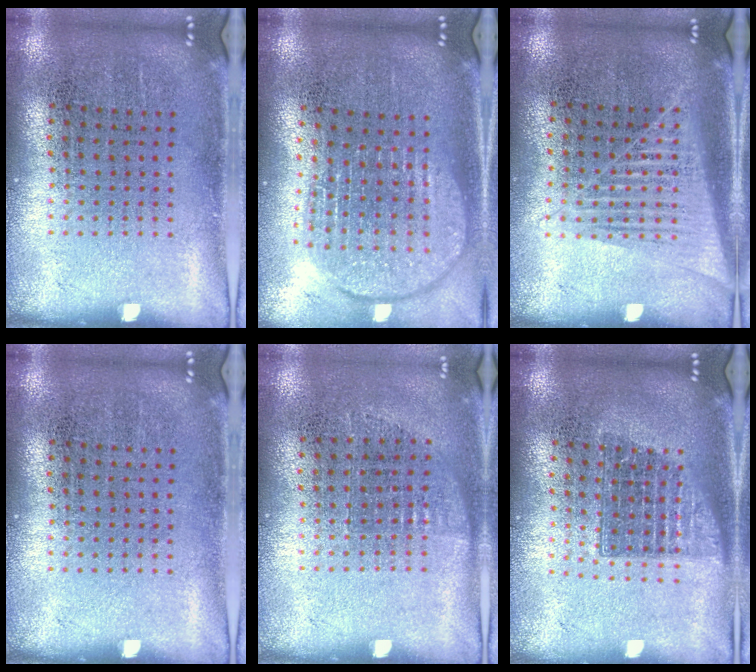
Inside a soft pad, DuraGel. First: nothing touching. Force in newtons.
{"total": 1.8, "press": 1.5, "slide": 1.0}
{"total": 1.4, "press": 1.3, "slide": 0.5}
{"total": 0.0}
{"total": 0.7, "press": 0.6, "slide": 0.3}
{"total": 1.4, "press": 1.1, "slide": 0.8}